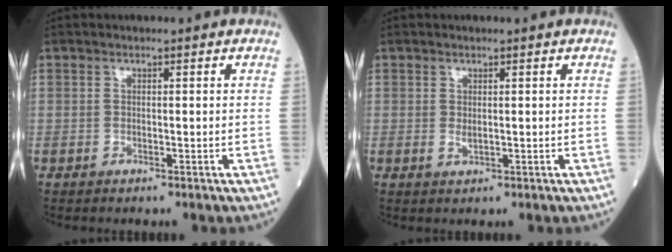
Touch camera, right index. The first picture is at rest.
{"total": 0.9, "force": [0.2, 0.3, 0.8], "torque": [-0.017, -0.004, 0.008]}